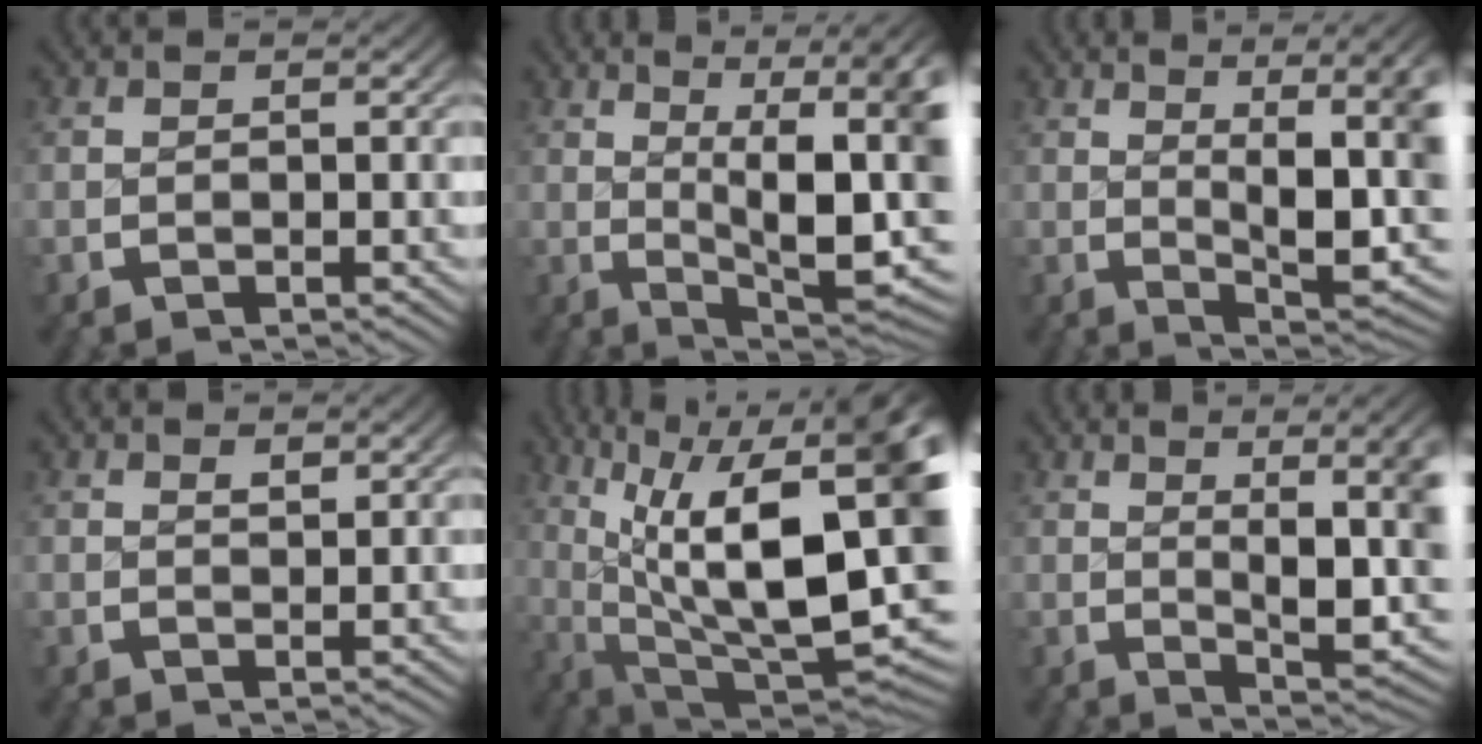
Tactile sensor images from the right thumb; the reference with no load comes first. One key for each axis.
{"total": 12.0, "fx": 1.0, "fy": 6.4, "fz": 10.1, "tx": -0.144, "ty": -0.041, "tz": 0.029}
{"total": 11.1, "fx": 1.0, "fy": 5.3, "fz": 9.7, "tx": -0.134, "ty": -0.027, "tz": 0.028}
{"total": 1.0, "fx": 0.9, "fy": 0.2, "fz": 0.4, "tx": -0.002, "ty": -0.003, "tz": 0.021}
{"total": 19.3, "fx": 0.3, "fy": 10.7, "fz": 16.1, "tx": -0.269, "ty": -0.065, "tz": 0.038}
{"total": 10.0, "fx": 0.8, "fy": 4.4, "fz": 9.0, "tx": -0.123, "ty": -0.021, "tz": 0.024}